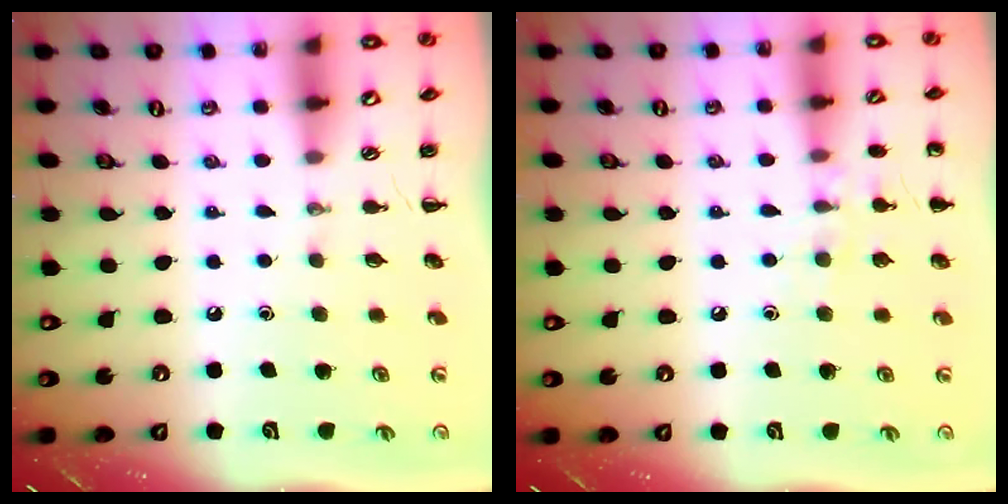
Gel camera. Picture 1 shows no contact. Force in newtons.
{"total": 7.3, "press": 7.0, "slide": 2.1}